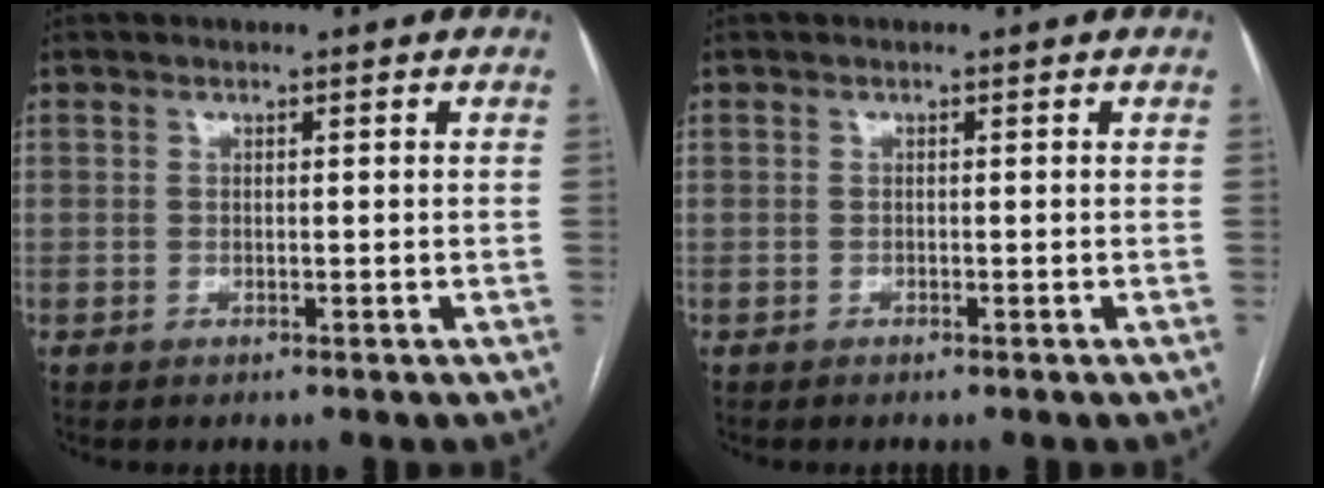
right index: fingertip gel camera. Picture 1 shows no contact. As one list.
[{"total": 0.0}]